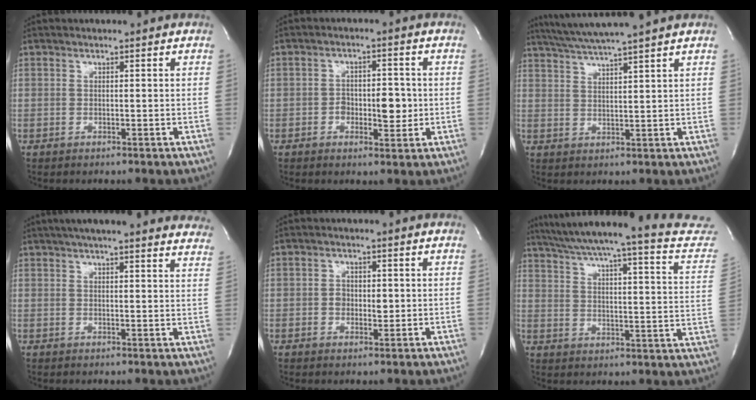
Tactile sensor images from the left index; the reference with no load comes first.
{"total": 5.3, "force": [-0.9, 2.7, 4.4], "torque": [-0.058, 0.004, -0.008]}
{"total": 8.7, "force": [7.6, -1.8, 4.0], "torque": [-0.074, 0.010, 0.124]}
{"total": 22.8, "force": [20.3, 2.8, 9.9], "torque": [-0.148, -0.006, 0.238]}
{"total": 2.6, "force": [0.0, 1.9, 1.7], "torque": [-0.027, 0.002, 0.001]}
{"total": 24.9, "force": [22.4, 1.1, 10.9], "torque": [-0.161, -0.056, 0.275]}